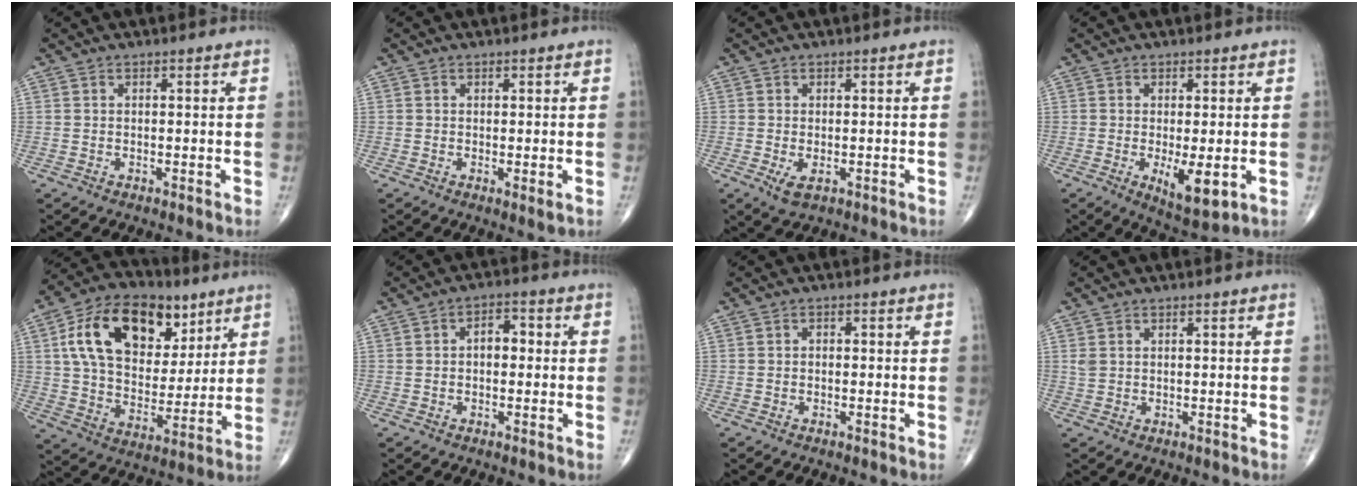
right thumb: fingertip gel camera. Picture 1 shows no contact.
{"total": 1.3, "force": [-0.2, 0.2, 1.3], "torque": [-0.025, -0.007, -0.003]}
{"total": 2.9, "force": [-1.0, 1.5, 2.3], "torque": [-0.042, -0.006, -0.012]}
{"total": 7.2, "force": [-1.5, 2.4, 6.6], "torque": [-0.102, -0.022, -0.017]}
{"total": 22.0, "force": [9.0, 13.8, 14.5], "torque": [-0.218, -0.015, 0.150]}
{"total": 4.1, "force": [0.2, 2.6, 3.2], "torque": [-0.038, 0.019, -0.004]}
{"total": 0.7, "force": [-0.1, 0.5, 0.4], "torque": [-0.004, 0.003, -0.005]}
{"total": 1.3, "force": [0.5, 0.9, 0.8], "torque": [-0.018, 0.004, 0.015]}